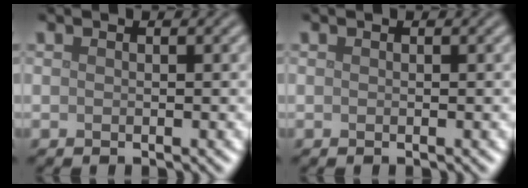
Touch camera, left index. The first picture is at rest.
{"total": 0.0}